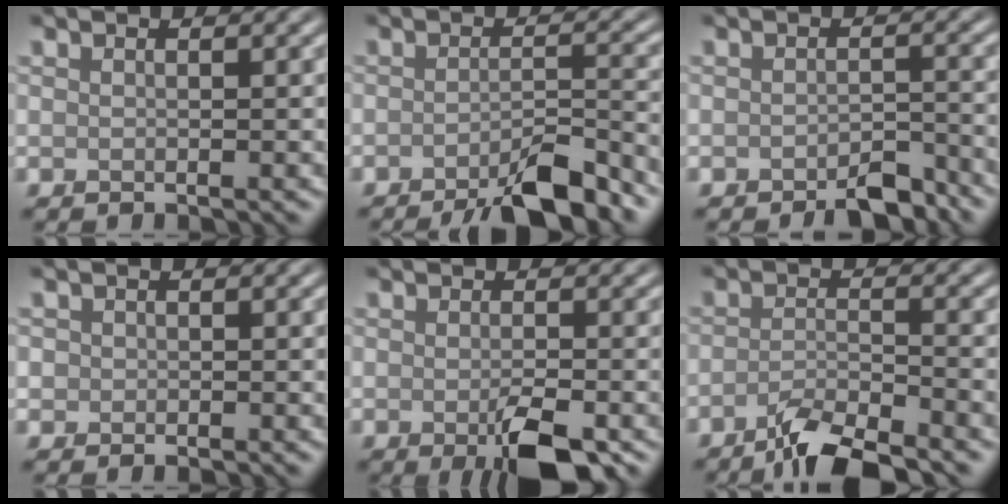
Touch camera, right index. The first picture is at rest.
{"total": 5.9, "force": [-4.1, 1.2, 4.0], "torque": [-0.053, 0.004, -0.066]}
{"total": 2.9, "force": [-2.3, 0.9, 1.6], "torque": [-0.020, 0.007, -0.038]}
{"total": 0.8, "force": [-0.1, 0.8, 0.1], "torque": [0.005, -0.003, -0.006]}
{"total": 4.5, "force": [-1.9, 1.5, 3.7], "torque": [-0.059, -0.011, -0.029]}
{"total": 4.4, "force": [-3.5, 0.7, 2.7], "torque": [-0.047, -0.002, -0.075]}